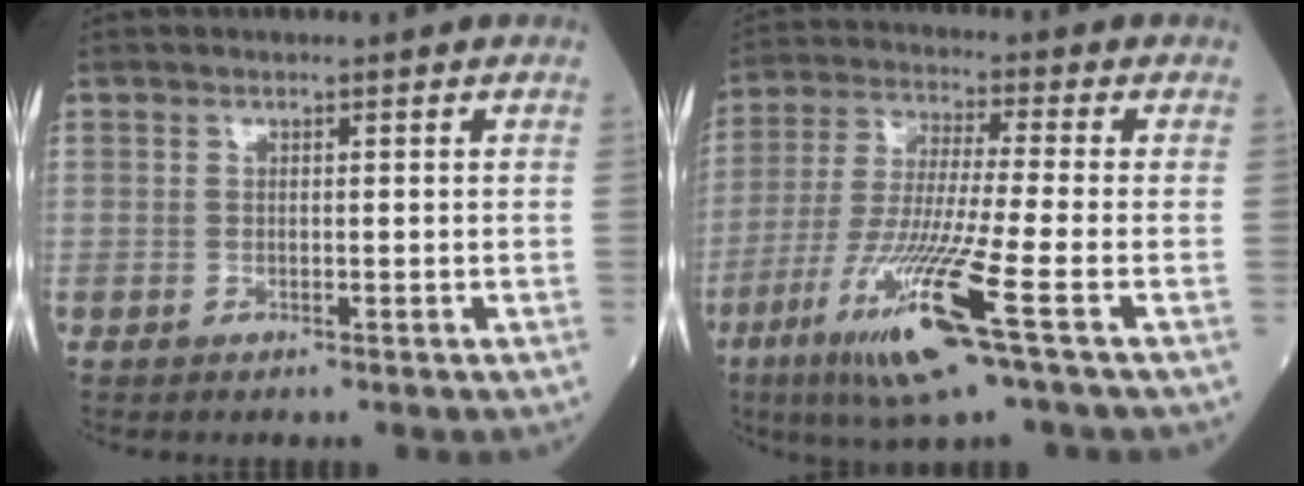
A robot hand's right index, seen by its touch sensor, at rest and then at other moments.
{"total": 14.0, "force": [-6.2, -0.6, 12.5], "torque": [-0.260, -0.032, -0.116]}